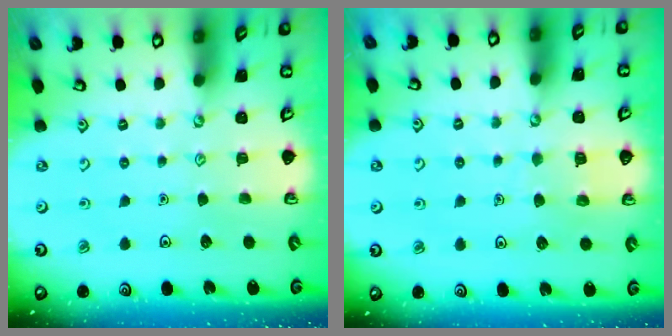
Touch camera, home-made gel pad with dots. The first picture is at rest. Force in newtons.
{"total": 4.9, "press": 4.9, "slide": 0.4}